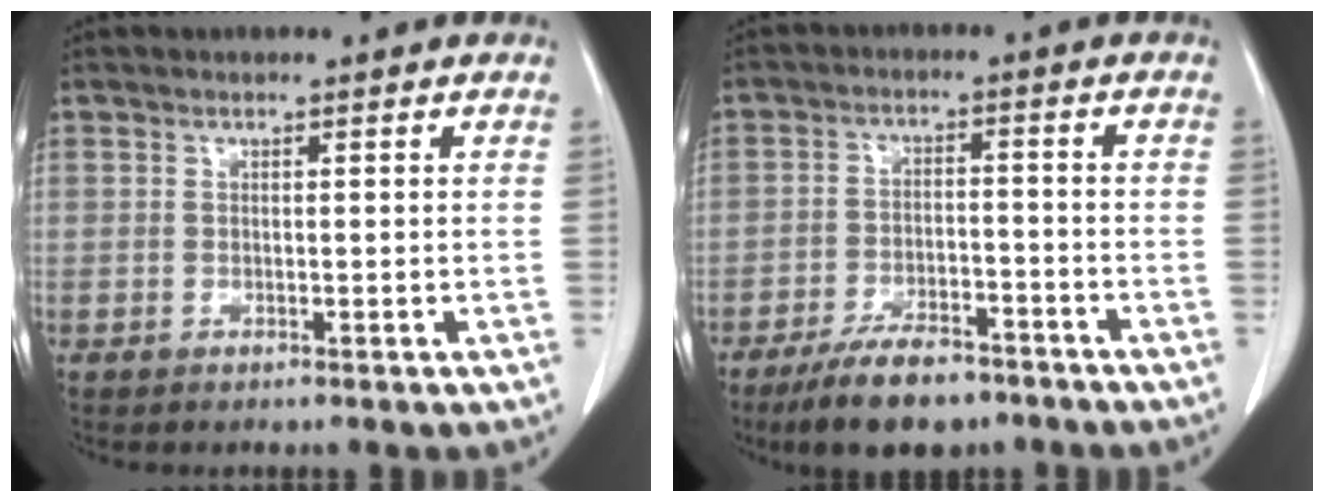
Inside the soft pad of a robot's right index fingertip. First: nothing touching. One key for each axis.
{"total": 9.5, "fx": -7.2, "fy": 3.5, "fz": 5.2, "tx": -0.088, "ty": -0.009, "tz": -0.124}